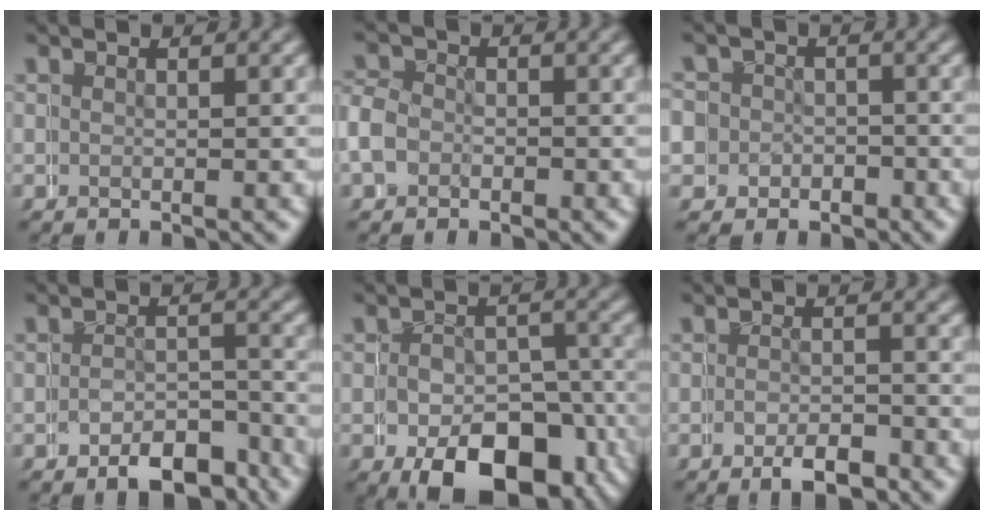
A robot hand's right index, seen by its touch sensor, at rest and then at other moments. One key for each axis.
{"total": 3.4, "fx": -0.8, "fy": 3.1, "fz": -1.3, "tx": -0.011, "ty": -0.012, "tz": -0.015}
{"total": 5.6, "fx": -0.8, "fy": 5.5, "fz": -1.1, "tx": 0.006, "ty": -0.023, "tz": -0.013}
{"total": 4.9, "fx": -4.2, "fy": 2.2, "fz": 1.1, "tx": -0.003, "ty": -0.008, "tz": -0.069}
{"total": 10.2, "fx": -5.8, "fy": 6.5, "fz": 5.3, "tx": -0.085, "ty": -0.037, "tz": -0.076}
{"total": 2.9, "fx": -2.1, "fy": 1.1, "fz": 1.5, "tx": -0.010, "ty": 0.002, "tz": -0.041}